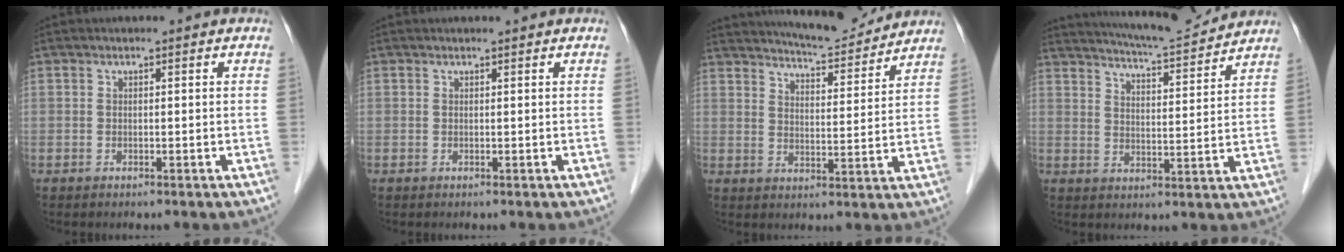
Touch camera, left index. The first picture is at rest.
{"total": 0.6, "force": [0.6, 0.0, 0.2], "torque": [-0.007, 0.003, 0.009]}
{"total": 11.1, "force": [10.6, 1.0, 3.2], "torque": [-0.053, 0.000, 0.151]}
{"total": 12.1, "force": [11.5, 0.3, 3.7], "torque": [-0.067, 0.004, 0.165]}